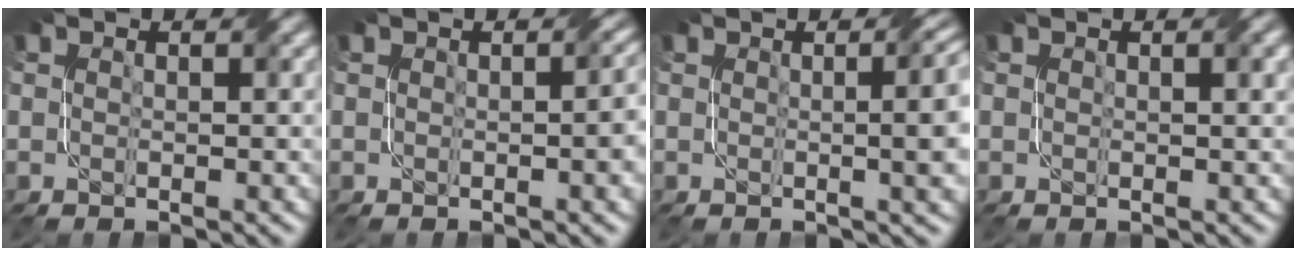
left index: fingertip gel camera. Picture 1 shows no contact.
{"total": 3.2, "force": [-0.1, 1.0, 3.0], "torque": [-0.024, 0.010, -0.002]}
{"total": 8.2, "force": [0.6, 3.4, 7.4], "torque": [-0.034, 0.023, 0.001]}
{"total": 1.3, "force": [0.7, 0.2, 1.0], "torque": [-0.013, 0.003, 0.012]}